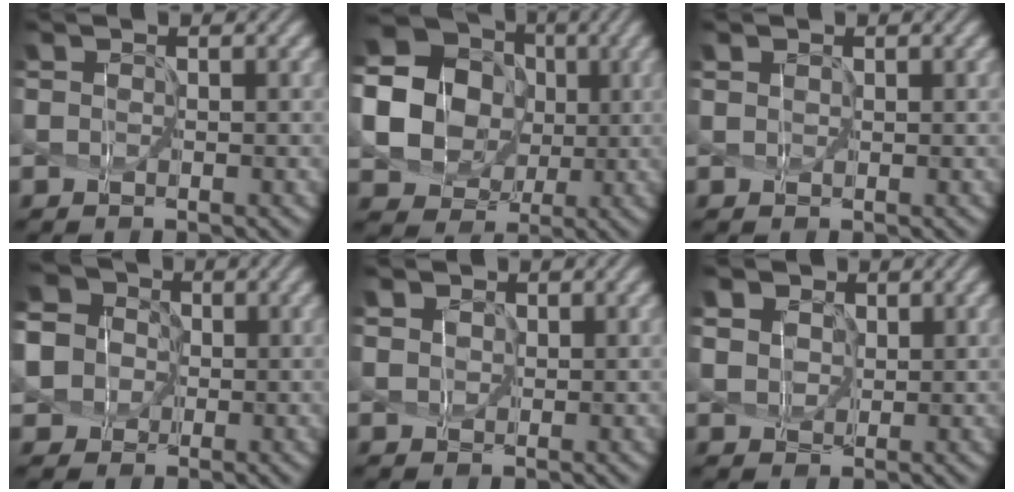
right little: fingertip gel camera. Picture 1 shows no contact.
{"total": 18.4, "force": [2.3, 17.1, 6.4], "torque": [-0.191, 0.013, 0.018]}
{"total": 1.7, "force": [0.9, 1.2, 0.8], "torque": [-0.004, 0.017, -0.006]}
{"total": 7.1, "force": [-0.4, 6.7, 2.3], "torque": [-0.080, 0.026, -0.037]}
{"total": 4.2, "force": [2.1, 3.0, 2.0], "torque": [-0.042, 0.021, 0.014]}
{"total": 7.8, "force": [4.1, 5.5, 3.7], "torque": [-0.088, 0.021, 0.051]}